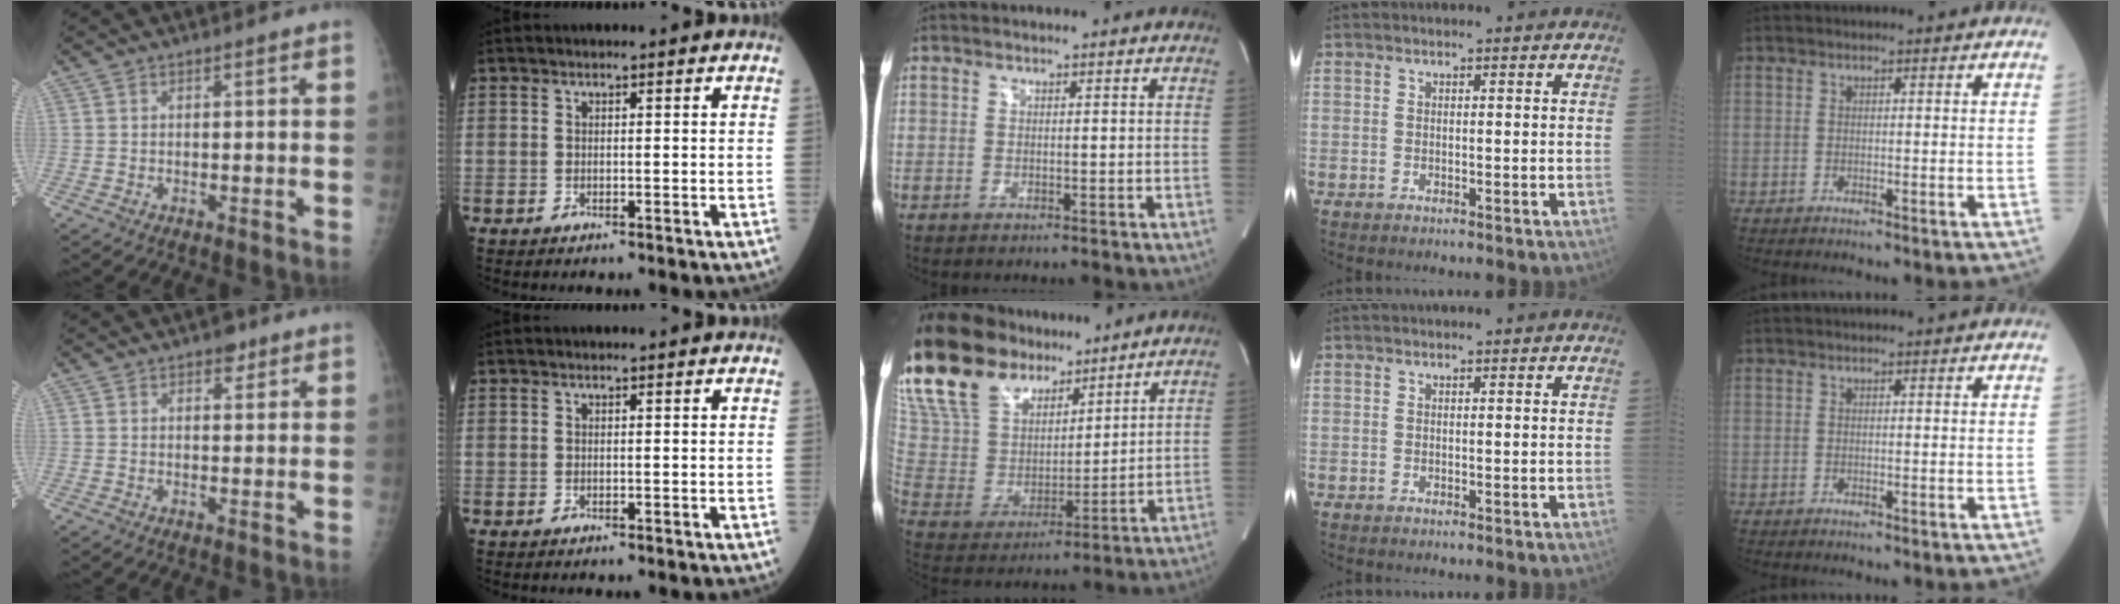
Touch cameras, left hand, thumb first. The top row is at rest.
{"thumb": {"total": 2.6, "force": [1.7, 1.5, 1.2], "torque": [-0.001, -0.007, 0.020]}, "middle": {"total": 21.7, "force": [16.9, 9.0, 10.1], "torque": [-0.238, 0.021, 0.320]}}